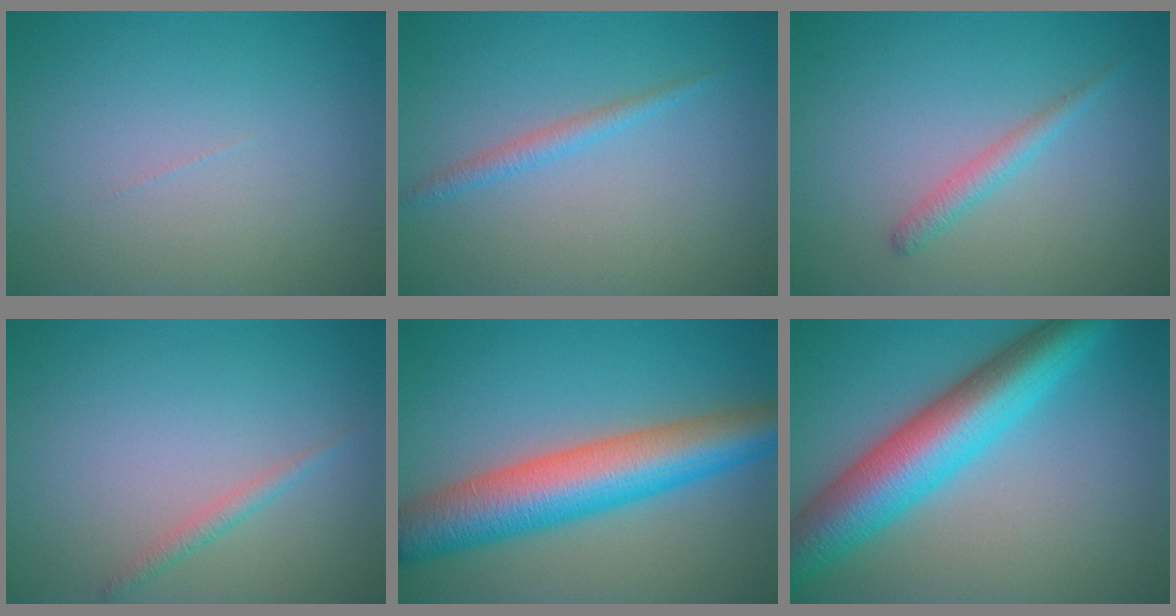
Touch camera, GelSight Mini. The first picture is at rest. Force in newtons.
{"total": 1.4, "press": 1.4, "slide": 0.1}
{"total": 1.6, "press": 1.6, "slide": 0.0}
{"total": 1.2, "press": 1.2, "slide": 0.0}
{"total": 9.3, "press": 9.3, "slide": 0.3}
{"total": 9.3, "press": 9.3, "slide": 0.2}